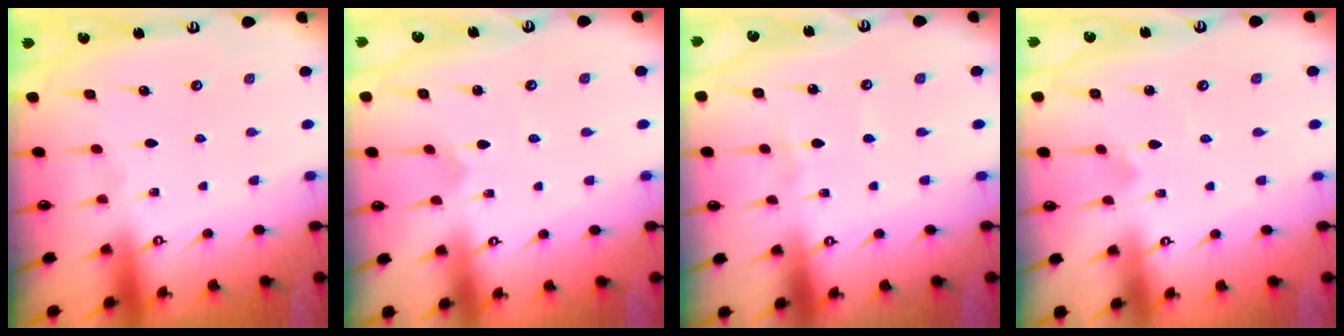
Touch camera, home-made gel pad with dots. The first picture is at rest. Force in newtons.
{"total": 2.4, "press": 2.4, "slide": 0.2}
{"total": 1.5, "press": 1.4, "slide": 0.2}
{"total": 1.9, "press": 1.9, "slide": 0.1}